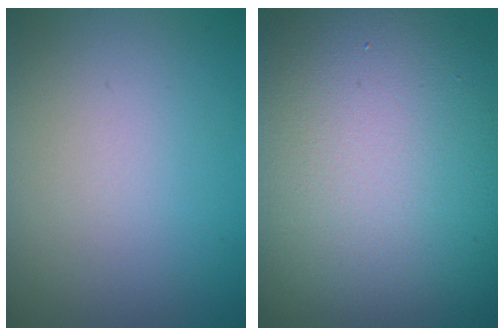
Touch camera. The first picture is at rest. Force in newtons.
{"total": 15.8, "press": 15.8, "slide": 0.6}